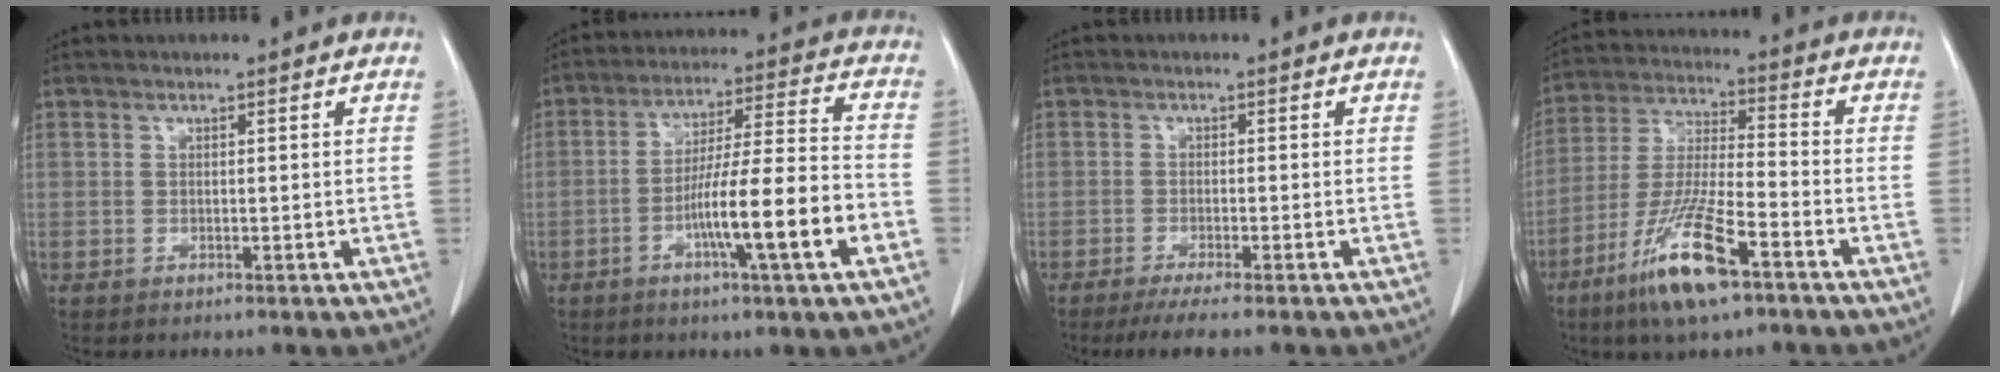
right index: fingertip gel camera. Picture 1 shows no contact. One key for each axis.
{"total": 14.0, "fx": -5.2, "fy": 0.1, "fz": 13.0, "tx": -0.221, "ty": 0.002, "tz": -0.087}
{"total": 4.8, "fx": -3.7, "fy": -0.1, "fz": 3.0, "tx": -0.044, "ty": -0.010, "tz": -0.061}
{"total": 13.5, "fx": -7.7, "fy": 1.8, "fz": 10.9, "tx": -0.226, "ty": -0.027, "tz": -0.142}